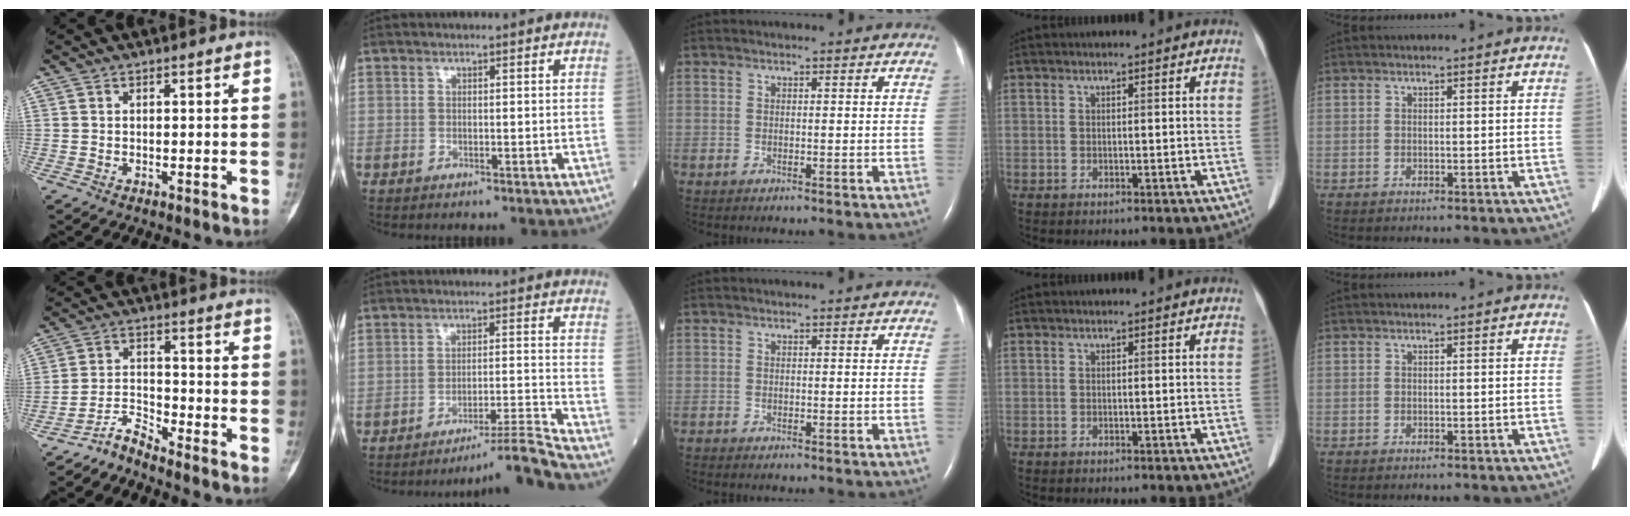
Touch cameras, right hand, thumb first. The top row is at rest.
{"thumb": {"total": 4.2, "force": [-4.1, 0.0, 0.6], "torque": [-0.013, 0.031, -0.085]}, "index": {"total": 7.6, "force": [-6.4, -4.2, 0.7], "torque": [-0.009, 0.001, -0.108]}}